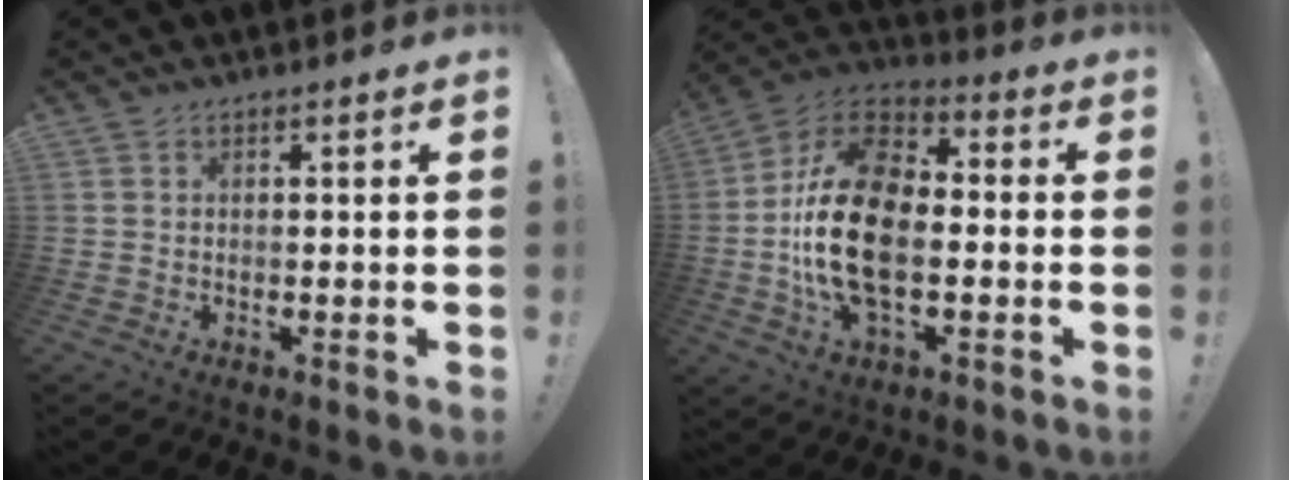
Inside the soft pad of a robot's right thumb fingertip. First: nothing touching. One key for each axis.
{"total": 22.3, "fx": -2.3, "fy": 13.0, "fz": 17.9, "tx": -0.326, "ty": 0.019, "tz": -0.035}